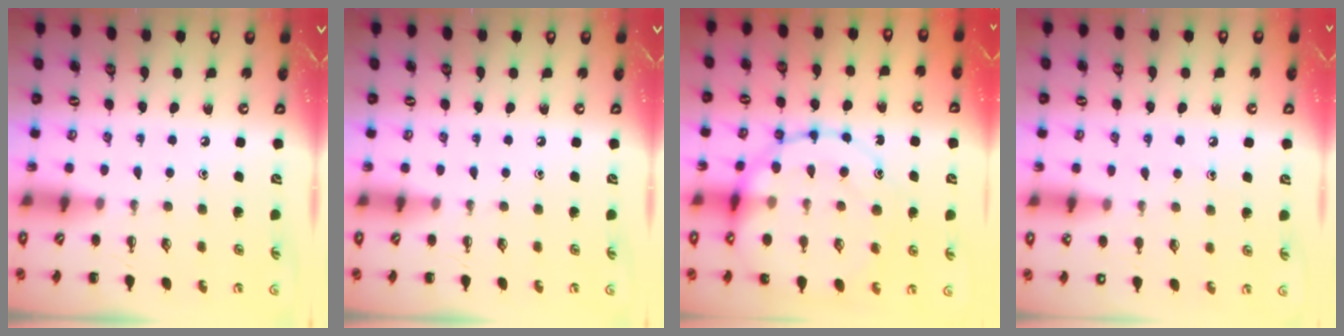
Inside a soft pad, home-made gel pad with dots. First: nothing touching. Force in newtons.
{"total": 0.0}
{"total": 21.0, "press": 20.9, "slide": 1.4}
{"total": 7.9, "press": 7.5, "slide": 2.5}